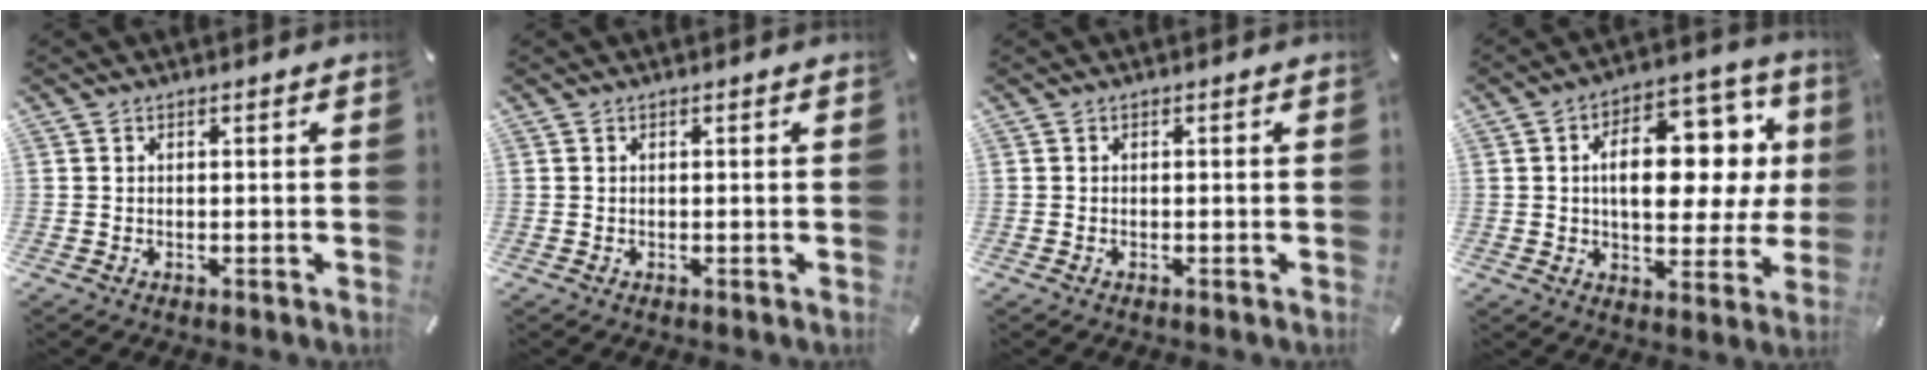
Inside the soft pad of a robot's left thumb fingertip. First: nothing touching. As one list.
[{"total": 0.0}, {"total": 0.6, "force": [-0.3, 0.3, 0.4], "torque": [-0.010, -0.002, -0.006]}, {"total": 18.5, "force": [4.3, 10.5, 14.6], "torque": [-0.202, -0.018, 0.072]}]